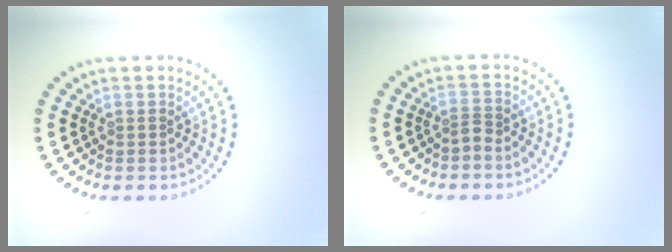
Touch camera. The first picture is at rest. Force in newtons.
{"total": 0.9, "press": 0.5, "slide": 0.7}